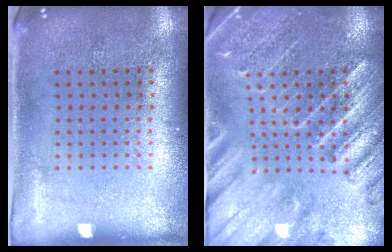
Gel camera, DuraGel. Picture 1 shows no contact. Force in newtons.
{"total": 3.2, "press": 3.0, "slide": 1.1}